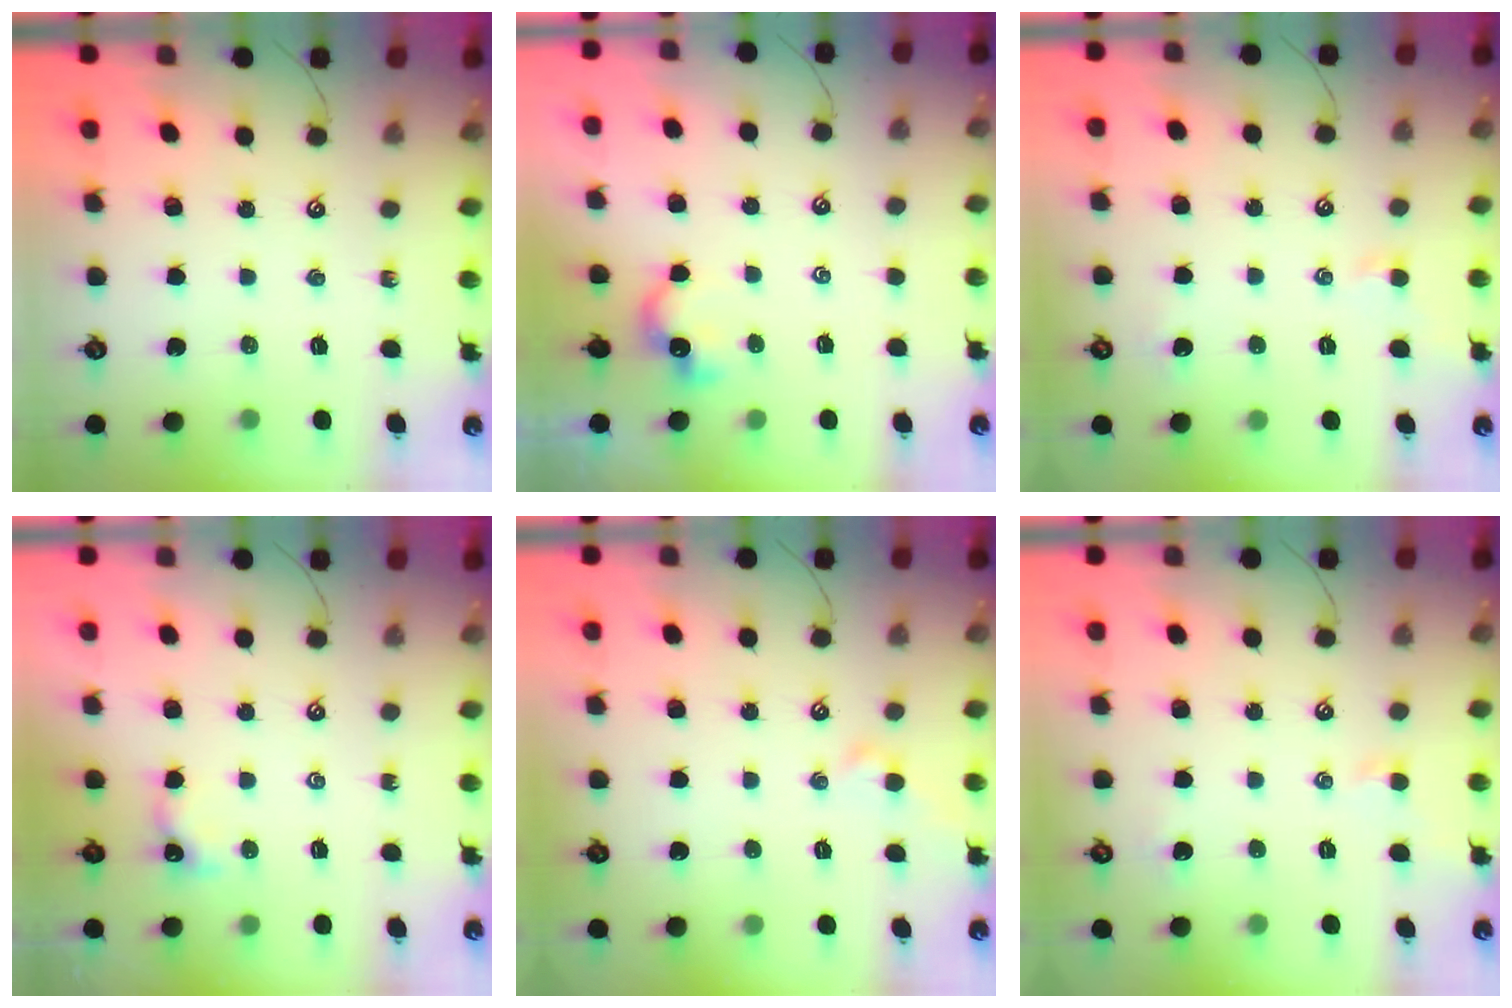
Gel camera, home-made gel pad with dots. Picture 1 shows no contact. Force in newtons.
{"total": 1.9, "press": 1.9, "slide": 0.4}
{"total": 0.6, "press": 0.4, "slide": 0.5}
{"total": 0.9, "press": 0.8, "slide": 0.3}
{"total": 1.3, "press": 1.2, "slide": 0.4}
{"total": 0.6, "press": 0.4, "slide": 0.5}